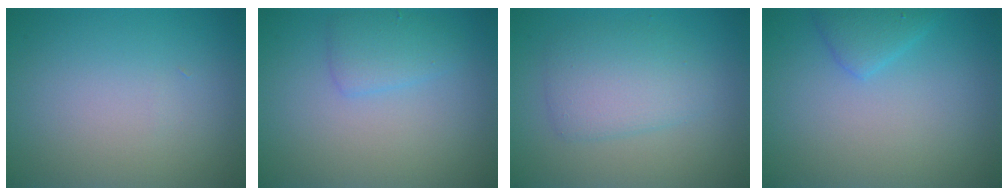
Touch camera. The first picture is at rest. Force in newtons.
{"total": 2.1, "press": 2.1, "slide": 0.1}
{"total": 3.6, "press": 3.6, "slide": 0.0}
{"total": 2.0, "press": 2.0, "slide": 0.1}